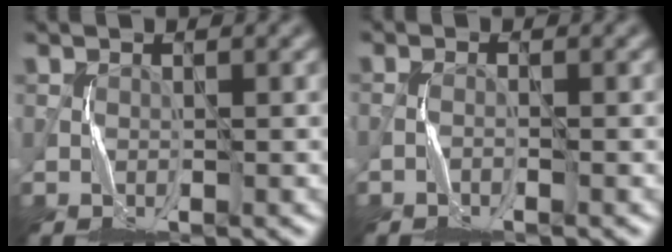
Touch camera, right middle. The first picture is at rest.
{"total": 0.8, "force": [-0.6, 0.1, 0.6], "torque": [-0.013, 0.003, -0.015]}